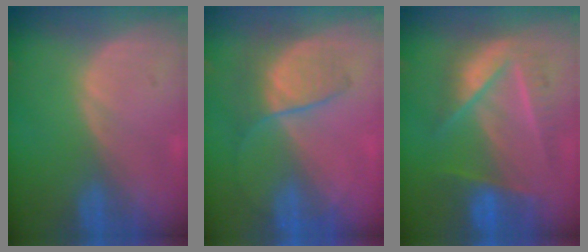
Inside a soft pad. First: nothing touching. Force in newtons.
{"total": 6.7, "press": 6.1, "slide": 2.7}
{"total": 8.2, "press": 7.8, "slide": 2.5}